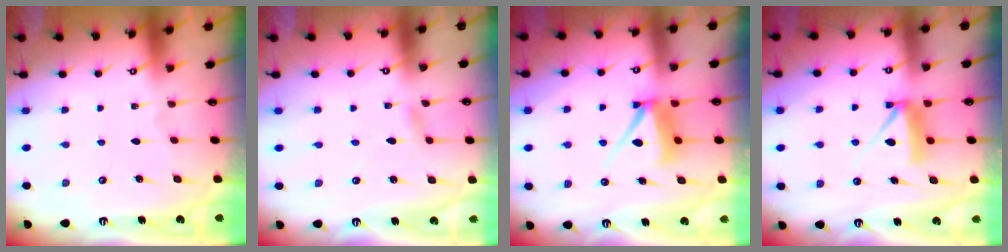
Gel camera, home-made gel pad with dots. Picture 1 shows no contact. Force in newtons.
{"total": 1.3, "press": 1.3, "slide": 0.1}
{"total": 9.0, "press": 9.0, "slide": 0.7}
{"total": 8.4, "press": 8.4, "slide": 0.1}